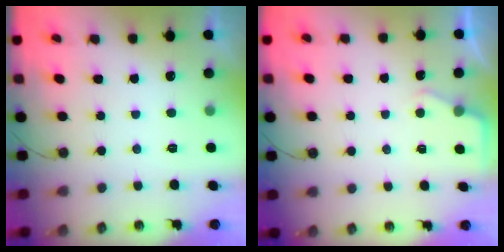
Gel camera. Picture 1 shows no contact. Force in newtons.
{"total": 2.6, "press": 2.6, "slide": 0.4}